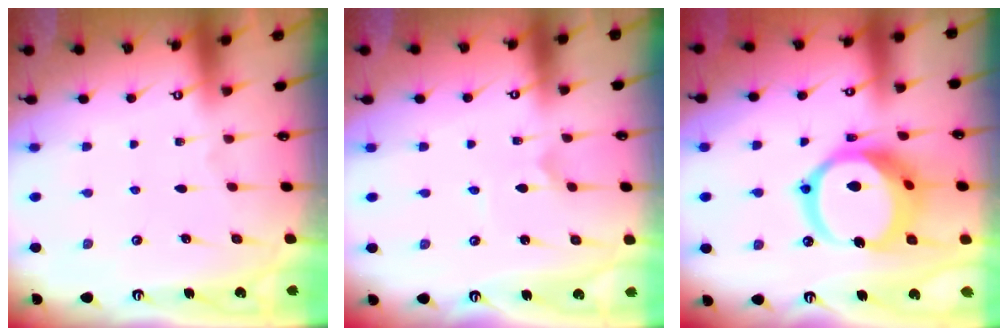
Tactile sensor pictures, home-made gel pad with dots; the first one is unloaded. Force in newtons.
{"total": 0.0}
{"total": 17.2, "press": 17.1, "slide": 2.0}